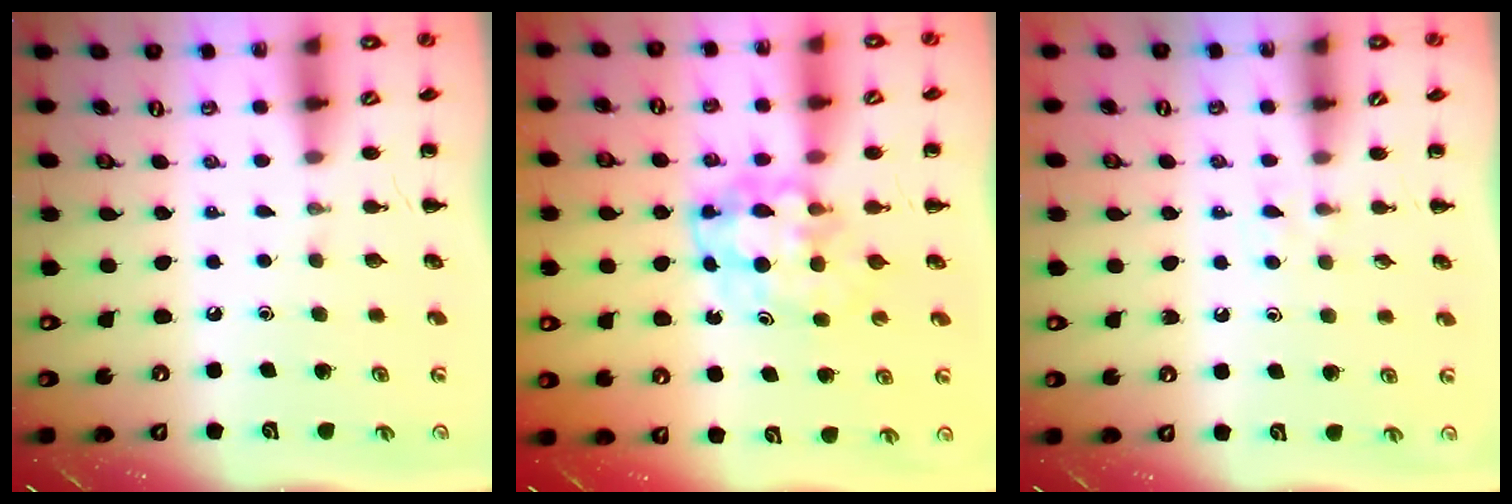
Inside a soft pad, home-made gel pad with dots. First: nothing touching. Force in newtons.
{"total": 5.2, "press": 5.1, "slide": 1.0}
{"total": 3.1, "press": 2.9, "slide": 1.2}